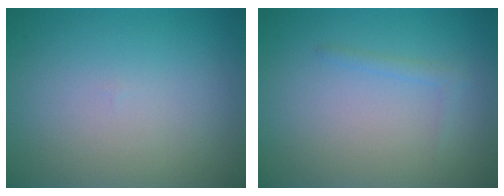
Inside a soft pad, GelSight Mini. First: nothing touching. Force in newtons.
{"total": 0.8, "press": 0.8, "slide": 0.1}